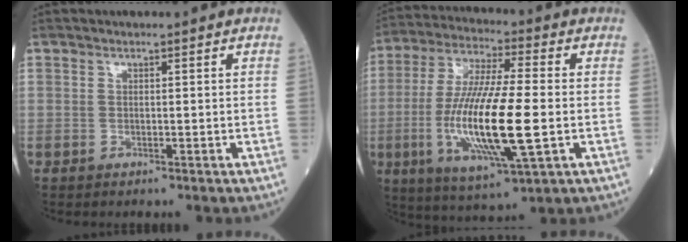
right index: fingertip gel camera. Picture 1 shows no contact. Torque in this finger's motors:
{"motor_torque": [1.36, -0.78, 1.05, 0.21]}